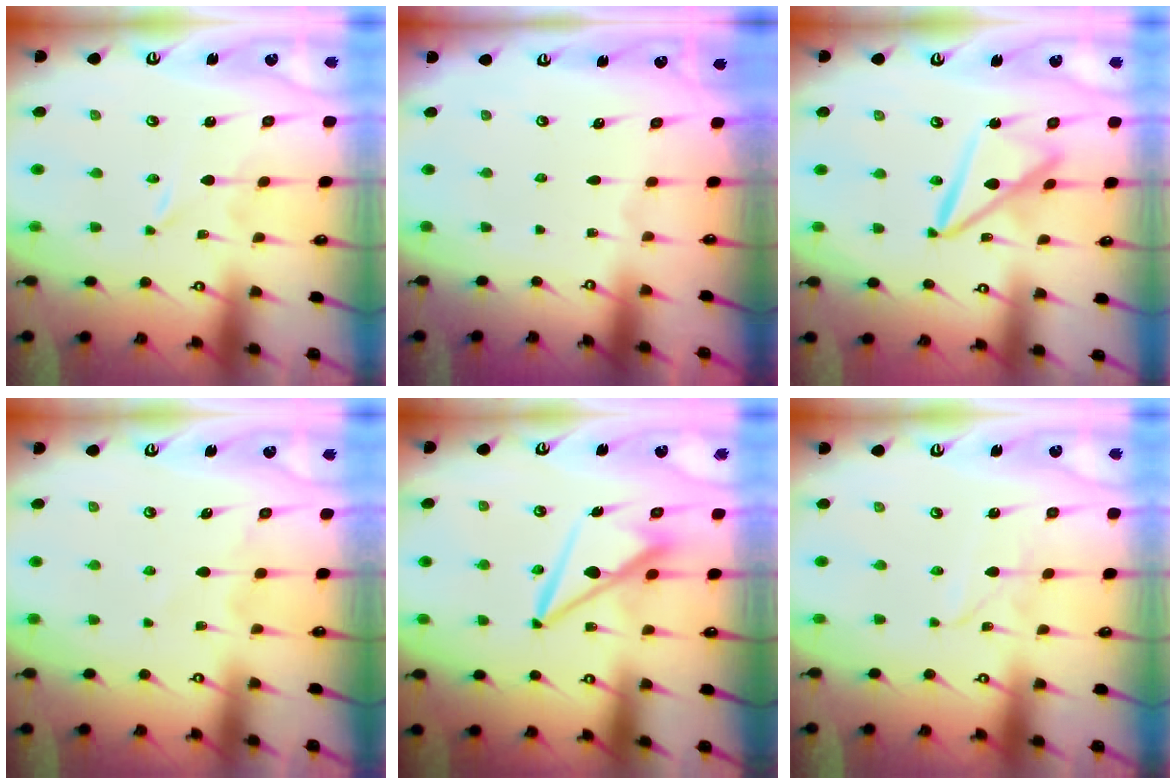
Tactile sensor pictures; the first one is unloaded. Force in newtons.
{"total": 0.0}
{"total": 12.7, "press": 12.7, "slide": 1.2}
{"total": 4.9, "press": 4.8, "slide": 0.5}
{"total": 8.4, "press": 8.3, "slide": 1.2}
{"total": 2.1, "press": 2.1, "slide": 0.2}